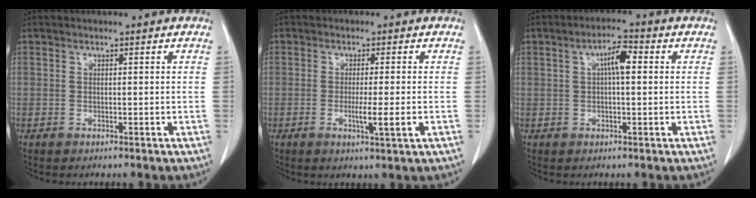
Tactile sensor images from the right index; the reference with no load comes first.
{"total": 4.2, "force": [-1.2, -0.2, 4.0], "torque": [-0.067, -0.011, -0.018]}
{"total": 4.5, "force": [0.9, 1.1, 4.3], "torque": [-0.074, 0.013, 0.012]}